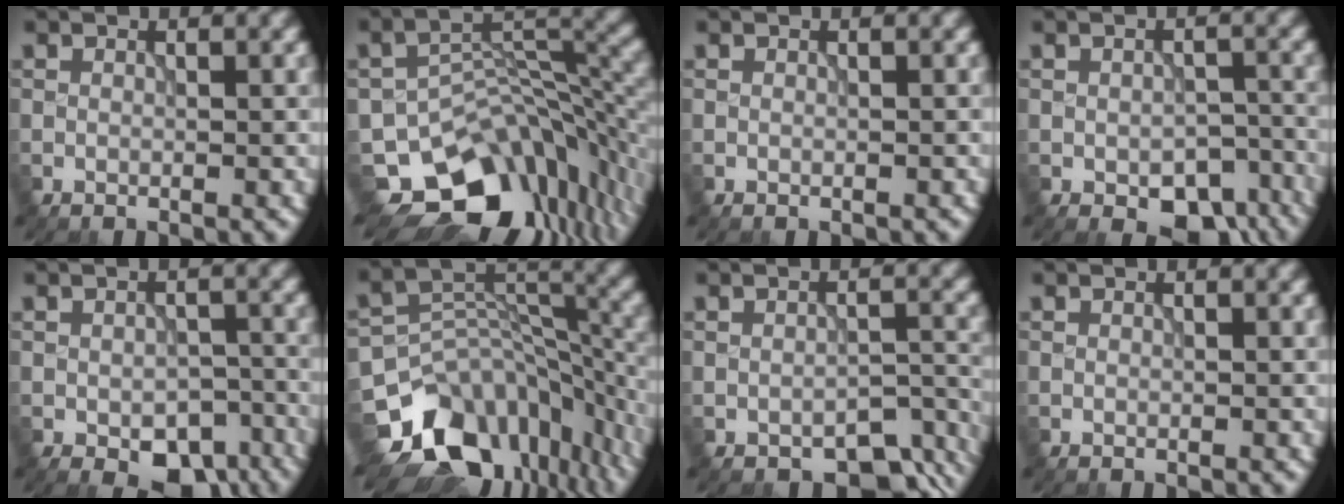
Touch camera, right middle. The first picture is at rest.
{"total": 12.6, "force": [-7.3, 7.4, 7.2], "torque": [-0.113, -0.016, -0.105]}
{"total": 0.0}
{"total": 5.4, "force": [-3.0, 3.0, 3.3], "torque": [-0.039, -0.020, -0.033]}
{"total": 5.8, "force": [-3.1, 3.3, 3.7], "torque": [-0.047, -0.020, -0.033]}
{"total": 13.8, "force": [-8.1, 9.0, 6.8], "torque": [-0.137, -0.003, -0.108]}
{"total": 4.6, "force": [-3.4, 2.3, 2.2], "torque": [-0.022, -0.016, -0.035]}
{"total": 0.0}